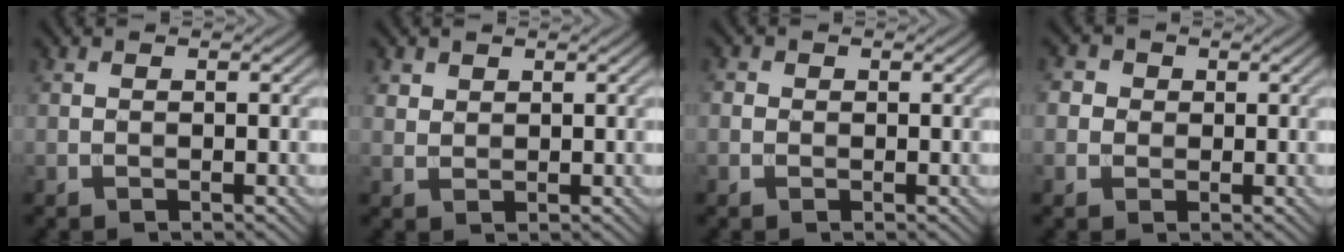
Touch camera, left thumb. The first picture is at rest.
{"total": 1.6, "force": [1.1, 1.0, 0.5], "torque": [-0.014, 0.000, 0.026]}
{"total": 0.9, "force": [-0.1, 0.9, 0.2], "torque": [-0.003, -0.002, -0.005]}
{"total": 2.6, "force": [0.5, 2.4, 0.7], "torque": [-0.019, -0.001, 0.001]}